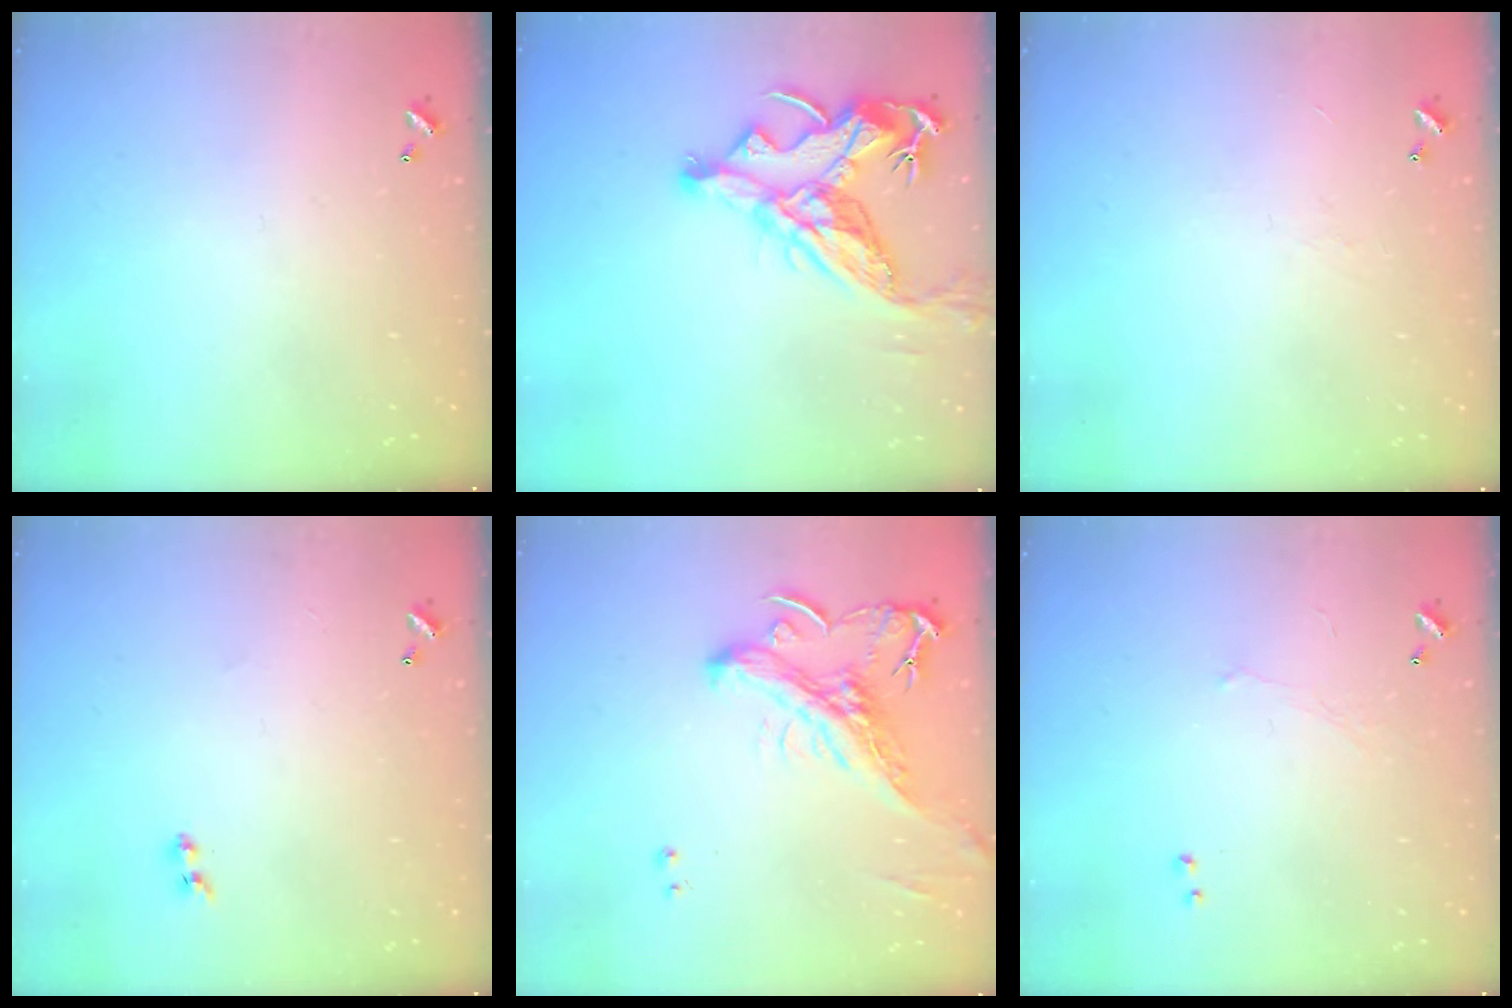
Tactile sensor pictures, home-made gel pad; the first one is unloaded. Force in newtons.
{"total": 14.1, "press": 14.0, "slide": 2.0}
{"total": 1.3, "press": 1.2, "slide": 0.5}
{"total": 1.1, "press": 0.9, "slide": 0.6}
{"total": 2.2, "press": 1.4, "slide": 1.7}
{"total": 0.7, "press": 0.3, "slide": 0.6}